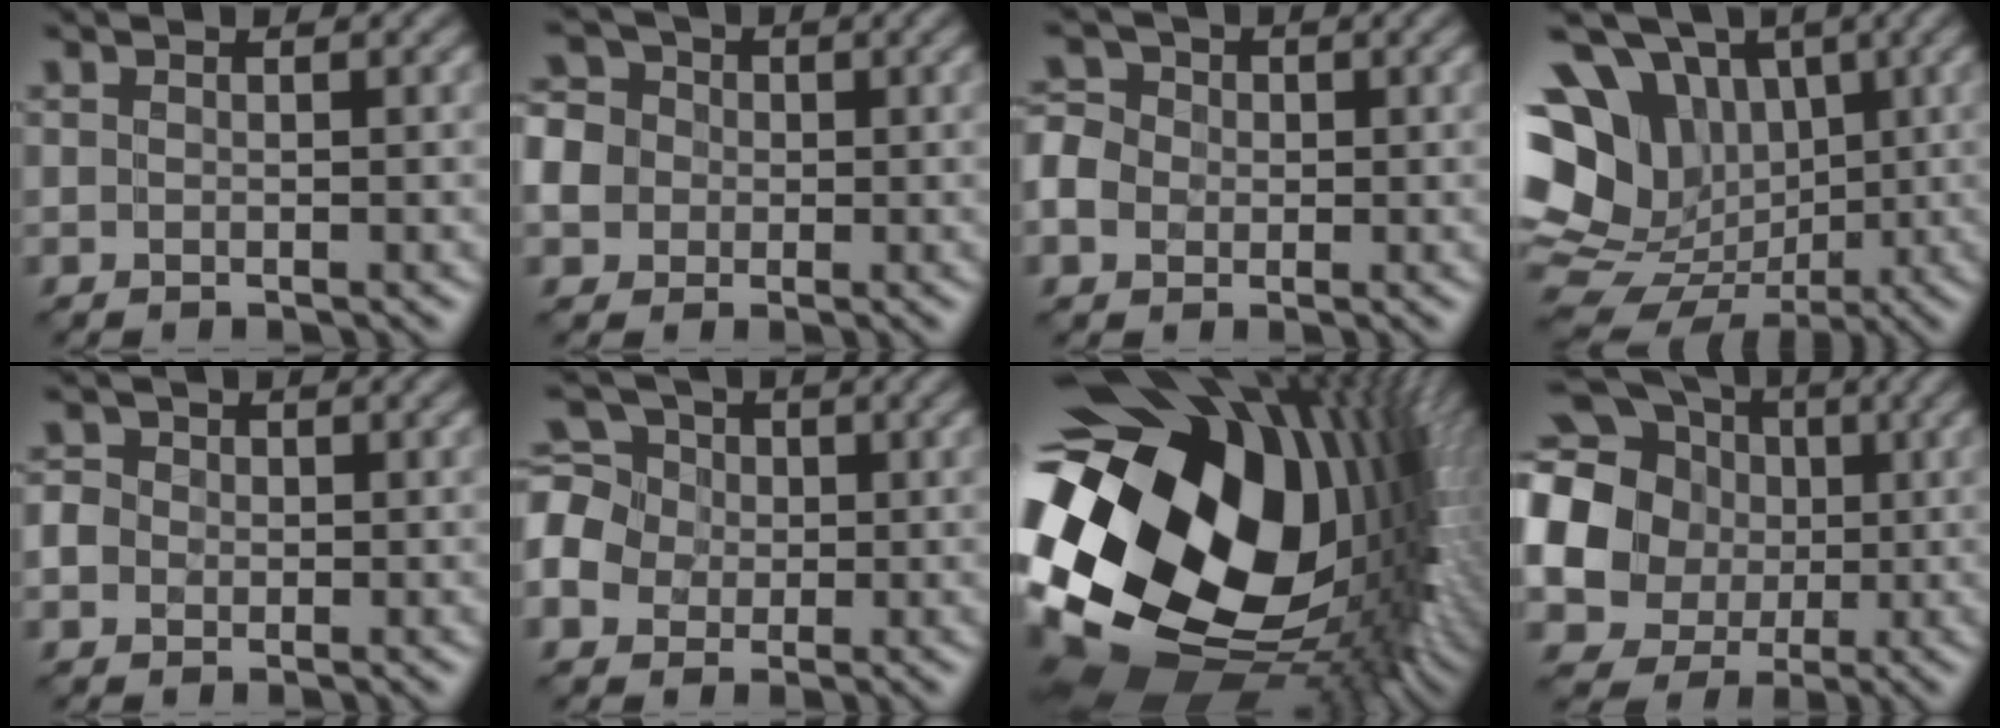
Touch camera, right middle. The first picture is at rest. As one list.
[{"total": 8.2, "force": [-1.3, 7.5, 3.1], "torque": [-0.075, 0.015, -0.061]}, {"total": 5.8, "force": [-1.3, 5.1, 2.4], "torque": [-0.060, 0.011, -0.048]}, {"total": 16.9, "force": [0.5, 14.5, 8.6], "torque": [-0.183, 0.027, -0.007]}, {"total": 4.2, "force": [-0.3, 3.9, 1.5], "torque": [-0.025, 0.026, -0.028]}, {"total": 7.1, "force": [-1.1, 6.4, 3.0], "torque": [-0.086, 0.018, -0.049]}, {"total": 21.2, "force": [0.6, 14.0, 15.9], "torque": [-0.311, -0.046, 0.026]}, {"total": 18.8, "force": [1.6, 17.5, 6.9], "torque": [-0.197, 0.022, -0.013]}]